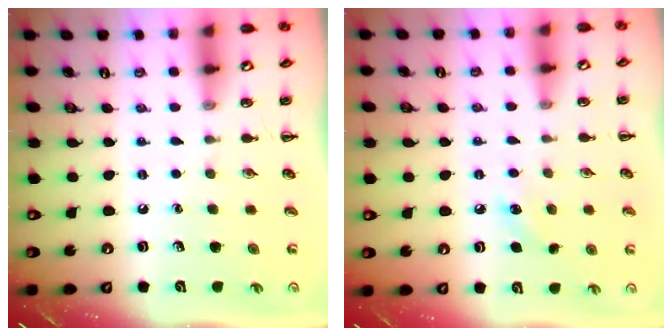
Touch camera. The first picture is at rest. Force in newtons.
{"total": 6.8, "press": 6.5, "slide": 2.1}